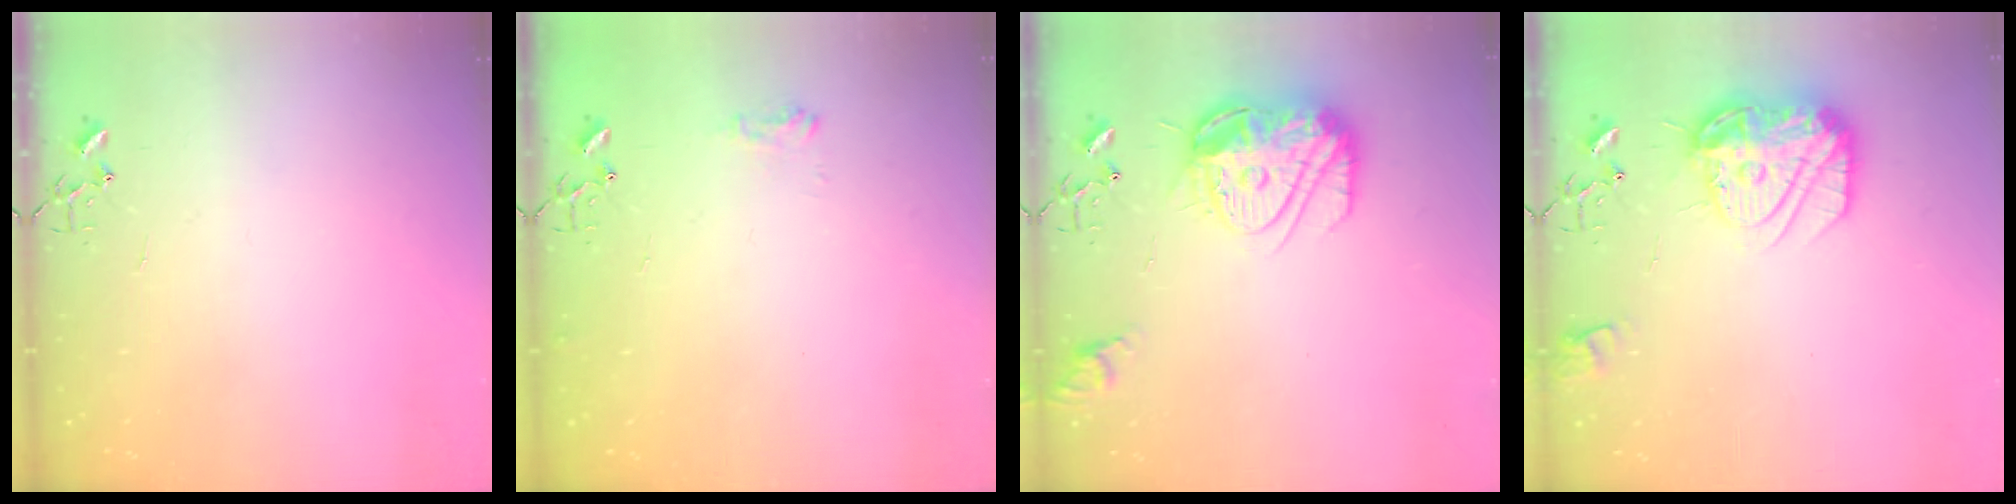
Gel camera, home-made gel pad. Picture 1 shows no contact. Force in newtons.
{"total": 6.3, "press": 6.2, "slide": 0.9}
{"total": 15.6, "press": 15.5, "slide": 1.4}
{"total": 15.4, "press": 15.4, "slide": 1.3}